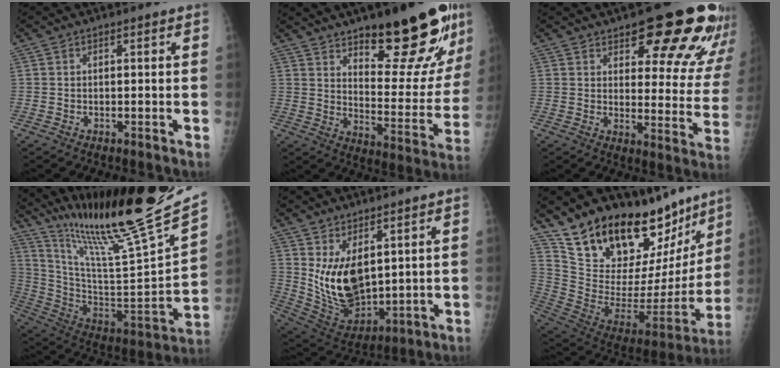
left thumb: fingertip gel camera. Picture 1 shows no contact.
{"total": 24.3, "force": [15.3, 7.6, 17.3], "torque": [-0.192, -0.090, 0.224]}
{"total": 21.1, "force": [13.8, 7.2, 14.2], "torque": [-0.132, -0.071, 0.172]}
{"total": 29.3, "force": [23.8, 0.8, 17.0], "torque": [-0.267, -0.132, 0.390]}
{"total": 12.7, "force": [3.8, 7.2, 9.8], "torque": [-0.150, -0.036, 0.099]}
{"total": 28.3, "force": [22.5, 12.1, 12.1], "torque": [-0.152, -0.120, 0.352]}